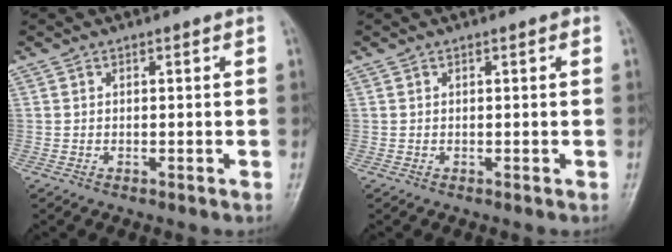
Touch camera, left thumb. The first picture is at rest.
{"total": 0.6, "force": [0.3, 0.2, 0.5], "torque": [-0.008, 0.001, 0.002]}